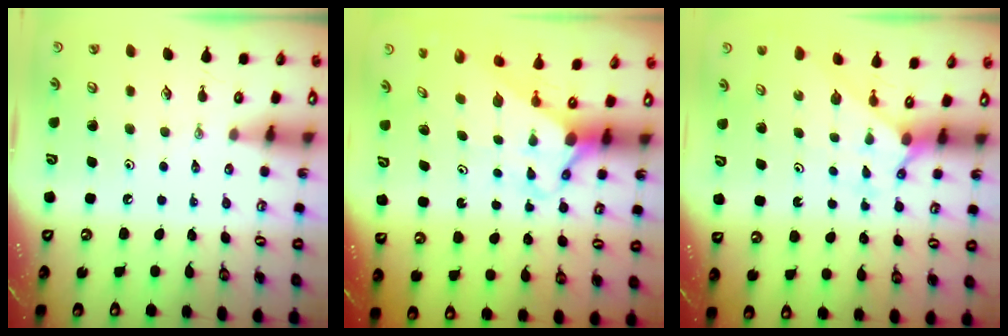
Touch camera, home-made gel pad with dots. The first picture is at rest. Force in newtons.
{"total": 3.0, "press": 3.0, "slide": 0.3}
{"total": 2.1, "press": 2.1, "slide": 0.2}